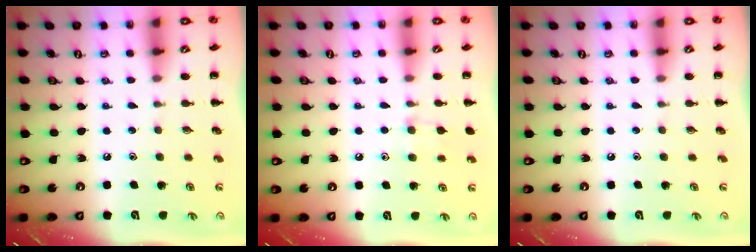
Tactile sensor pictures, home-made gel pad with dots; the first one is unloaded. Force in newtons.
{"total": 7.8, "press": 7.5, "slide": 2.1}
{"total": 0.0}